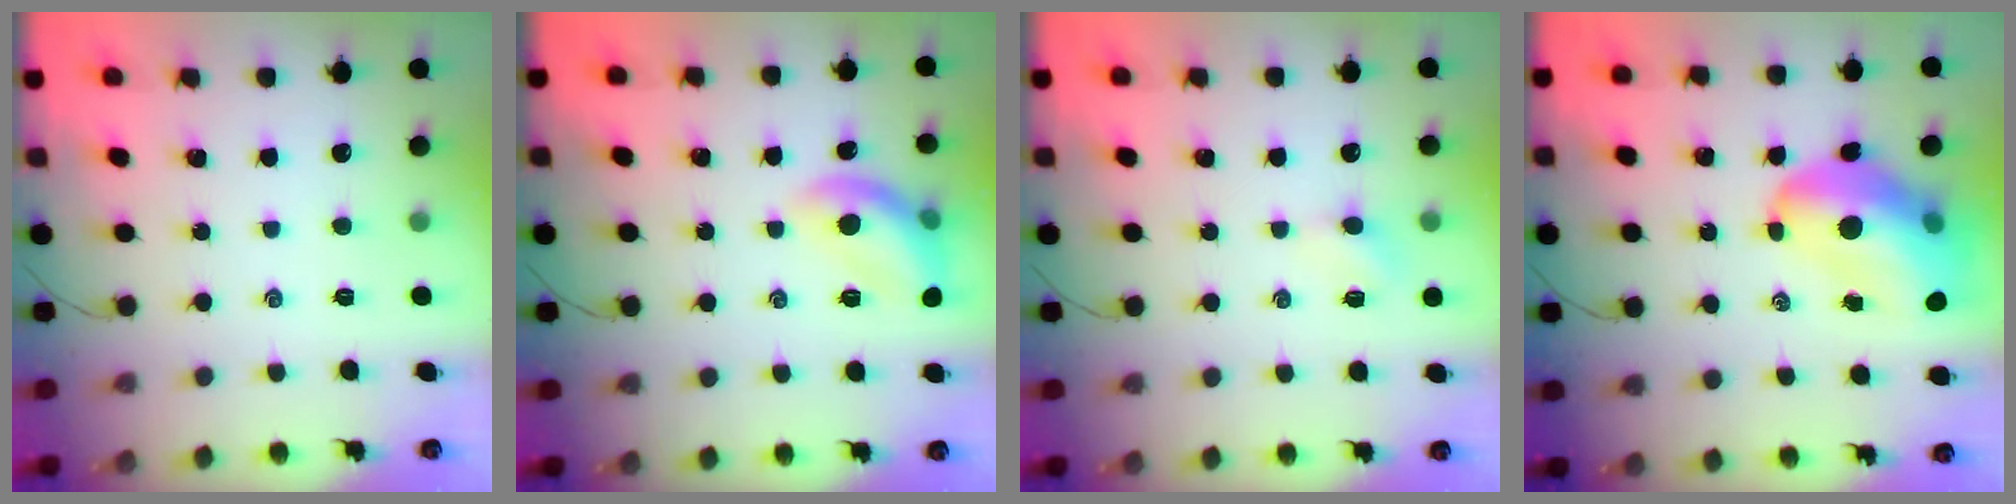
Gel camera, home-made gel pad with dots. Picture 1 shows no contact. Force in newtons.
{"total": 11.9, "press": 11.9, "slide": 1.2}
{"total": 3.7, "press": 3.5, "slide": 1.2}
{"total": 17.1, "press": 16.4, "slide": 4.8}